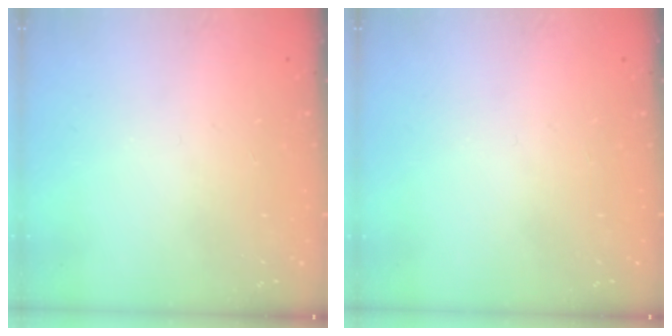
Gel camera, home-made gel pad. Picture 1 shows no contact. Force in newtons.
{"total": 0.0}